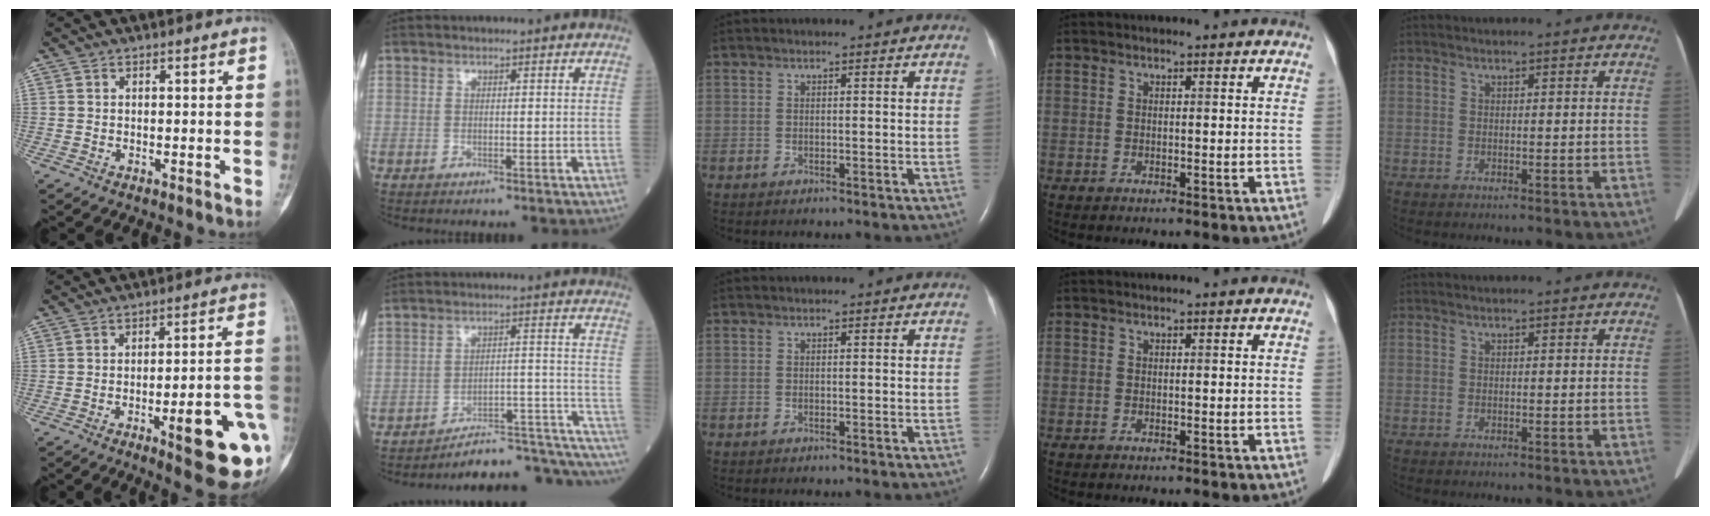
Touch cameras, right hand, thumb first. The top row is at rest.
{"thumb": {"total": 15.7, "force": [-5.4, 3.4, 14.3], "torque": [-0.150, 0.026, -0.064]}, "index": {"total": 18.2, "force": [-17.9, 1.1, 3.4], "torque": [0.014, 0.050, -0.238]}}